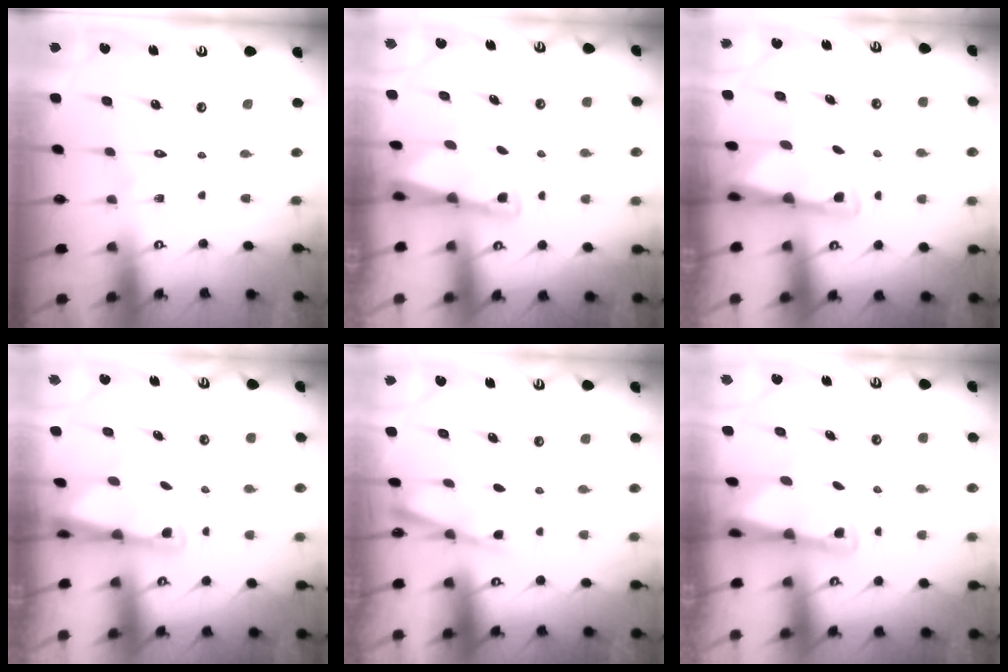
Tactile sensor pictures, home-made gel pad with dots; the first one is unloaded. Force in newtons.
{"total": 2.3, "press": 2.3, "slide": 0.4}
{"total": 3.0, "press": 2.9, "slide": 0.7}
{"total": 2.6, "press": 2.6, "slide": 0.5}
{"total": 1.6, "press": 1.6, "slide": 0.2}
{"total": 2.4, "press": 2.4, "slide": 0.5}